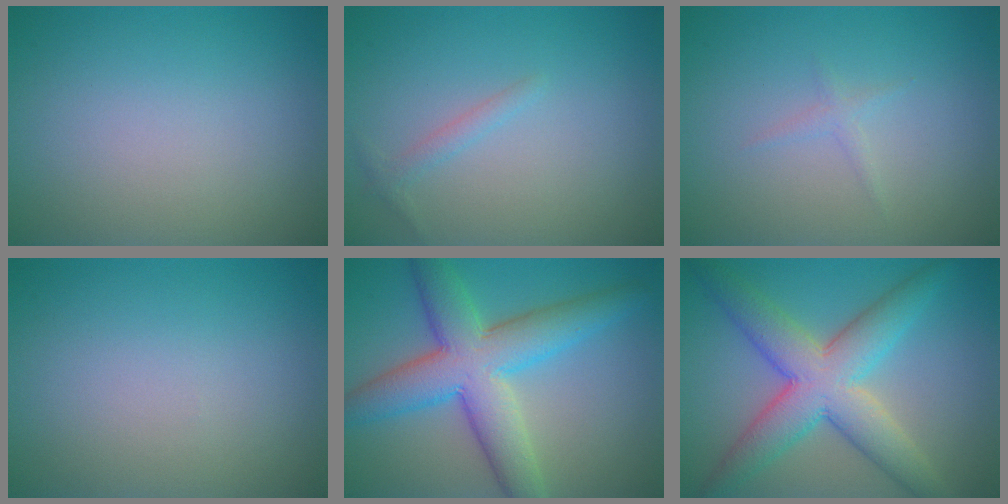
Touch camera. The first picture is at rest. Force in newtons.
{"total": 1.1, "press": 1.1, "slide": 0.1}
{"total": 0.8, "press": 0.8, "slide": 0.0}
{"total": 0.0}
{"total": 8.4, "press": 8.4, "slide": 0.2}
{"total": 7.7, "press": 7.7, "slide": 0.1}